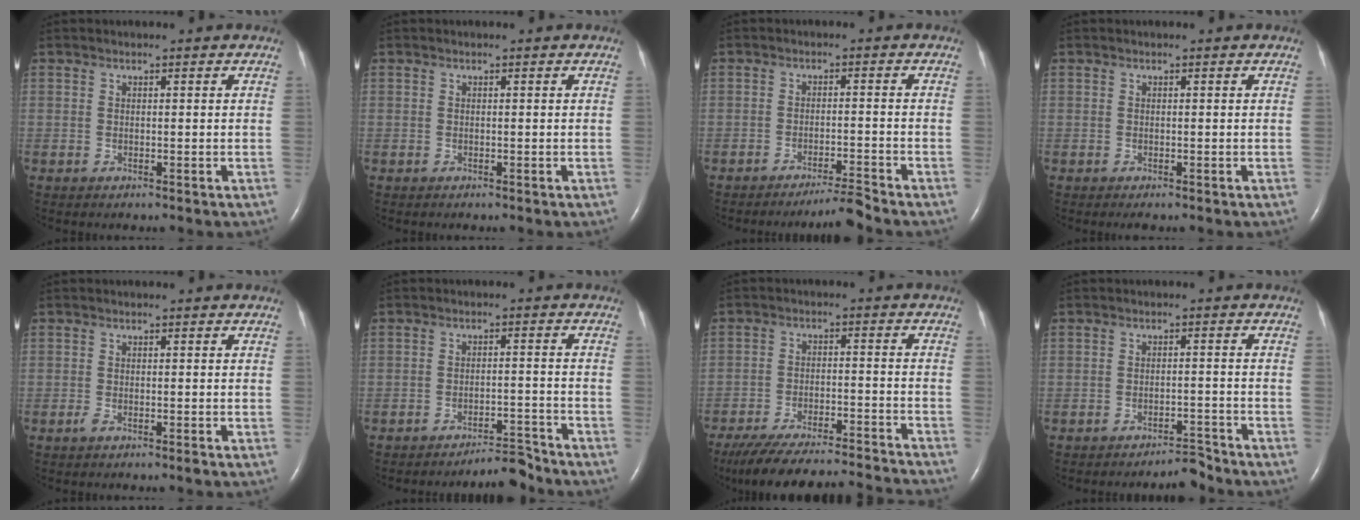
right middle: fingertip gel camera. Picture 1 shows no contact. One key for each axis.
{"total": 0.0}
{"total": 3.8, "fx": -3.4, "fy": -1.5, "fz": 0.8, "tx": -0.013, "ty": -0.016, "tz": -0.058}
{"total": 0.5, "fx": -0.4, "fy": 0.0, "fz": 0.3, "tx": -0.007, "ty": -0.002, "tz": -0.006}
{"total": 1.2, "fx": -0.8, "fy": 0.0, "fz": 0.9, "tx": -0.021, "ty": -0.003, "tz": -0.018}
{"total": 4.0, "fx": -4.0, "fy": -0.2, "fz": 0.3, "tx": 0.000, "ty": -0.005, "tz": -0.063}
{"total": 21.0, "fx": -19.5, "fy": 1.3, "fz": 7.7, "tx": -0.131, "ty": -0.026, "tz": -0.279}
{"total": 2.8, "fx": -2.8, "fy": 0.0, "fz": 0.3, "tx": 0.000, "ty": -0.011, "tz": -0.043}